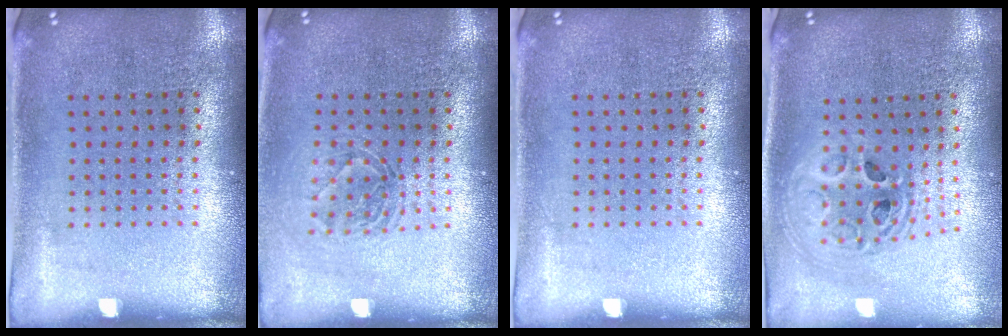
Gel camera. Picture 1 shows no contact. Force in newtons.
{"total": 1.3, "press": 1.1, "slide": 0.7}
{"total": 0.0}
{"total": 2.1, "press": 1.7, "slide": 1.3}